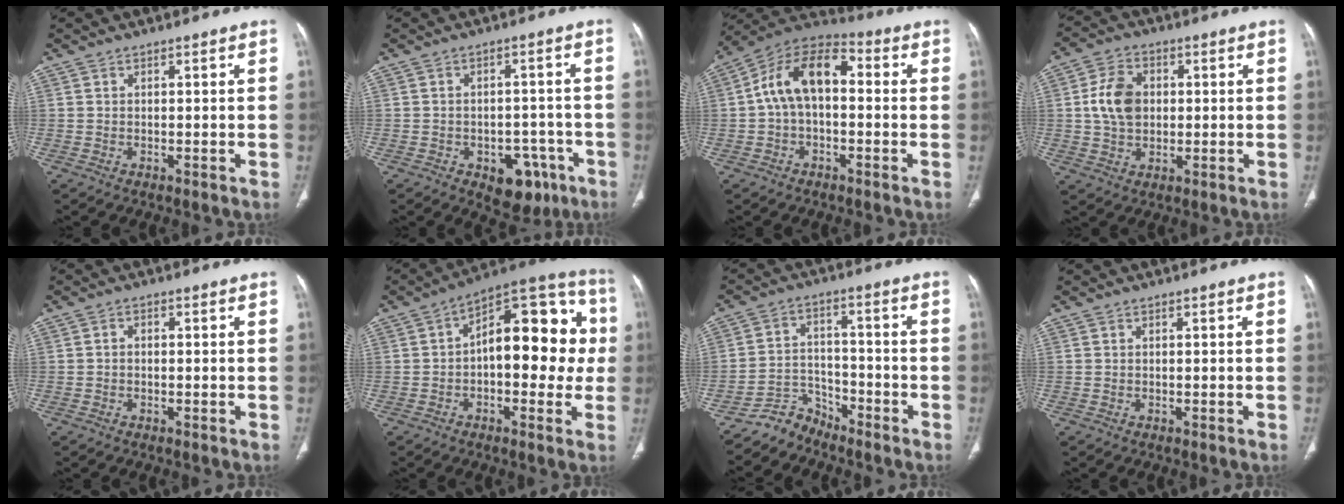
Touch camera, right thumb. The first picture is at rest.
{"total": 9.0, "force": [-4.5, 5.8, 5.3], "torque": [-0.034, 0.029, -0.050]}
{"total": 12.6, "force": [0.5, 7.7, 10.0], "torque": [-0.162, 0.042, -0.006]}
{"total": 8.8, "force": [0.8, 6.5, 5.9], "torque": [-0.093, 0.005, 0.013]}
{"total": 1.0, "force": [-0.2, 0.8, 0.6], "torque": [-0.008, 0.004, -0.006]}
{"total": 20.1, "force": [0.7, 10.5, 17.1], "torque": [-0.193, 0.044, -0.001]}
{"total": 5.8, "force": [-5.3, 2.4, -0.2], "torque": [0.020, 0.053, -0.103]}
{"total": 0.0}